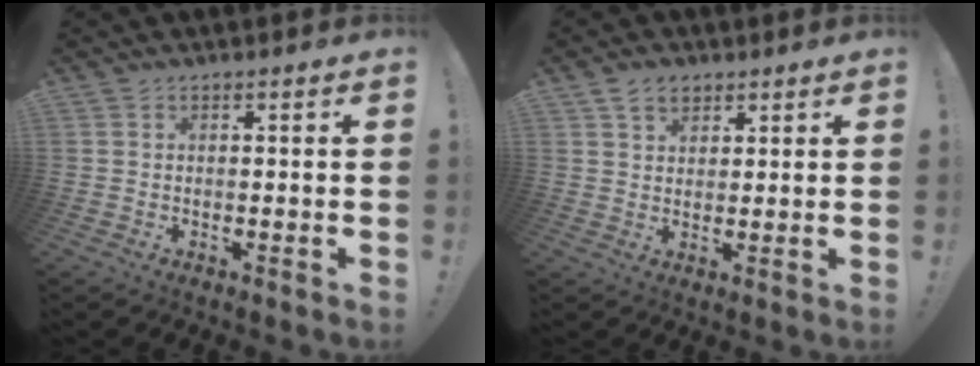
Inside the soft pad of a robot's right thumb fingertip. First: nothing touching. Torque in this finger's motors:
{"motor_torque": [-0.26, 0.23, 0.07, 0.12, 0.00]}